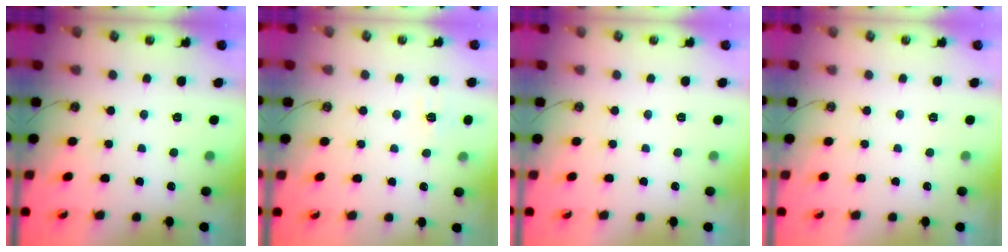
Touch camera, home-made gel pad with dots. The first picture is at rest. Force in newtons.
{"total": 6.3, "press": 6.3, "slide": 0.5}
{"total": 0.0}
{"total": 0.0}